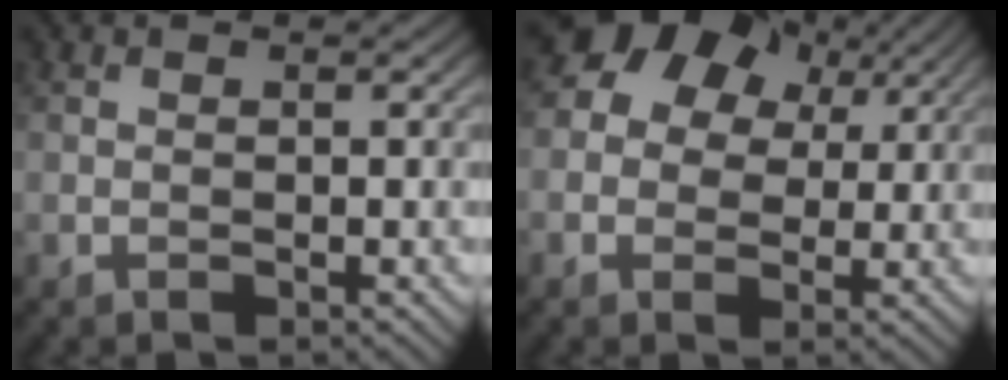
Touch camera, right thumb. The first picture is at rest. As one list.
[{"total": 10.1, "force": [4.4, 7.6, 5.0], "torque": [-0.107, 0.018, 0.063]}]